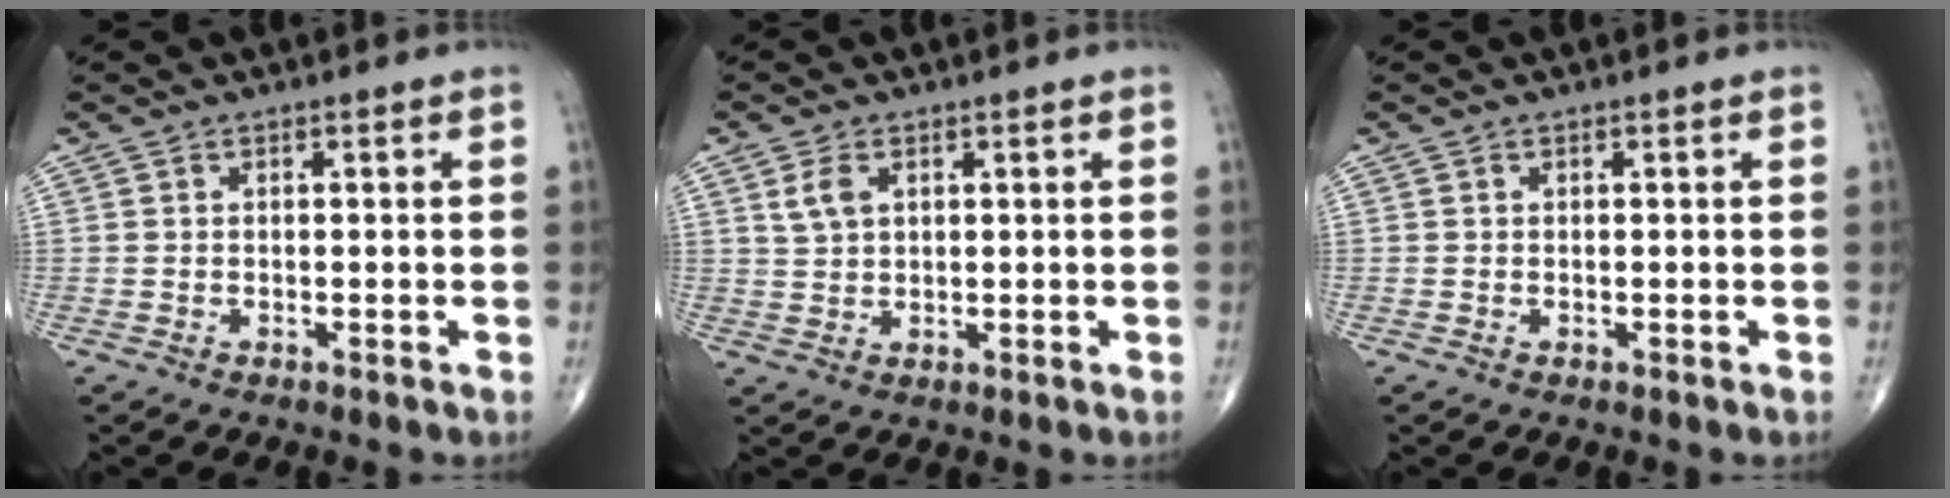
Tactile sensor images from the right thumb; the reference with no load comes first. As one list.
[{"total": 3.5, "force": [1.5, 2.2, 2.3], "torque": [-0.042, -0.003, 0.033]}, {"total": 0.0}]